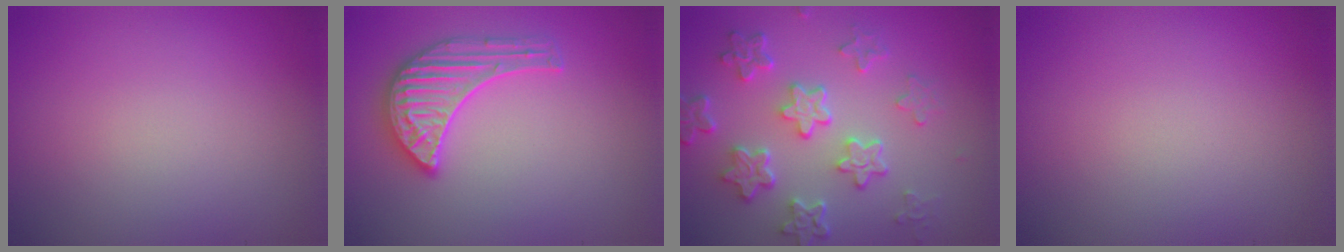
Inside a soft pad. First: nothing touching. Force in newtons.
{"total": 3.7, "press": 3.6, "slide": 0.9}
{"total": 5.7, "press": 4.2, "slide": 3.8}
{"total": 0.0}